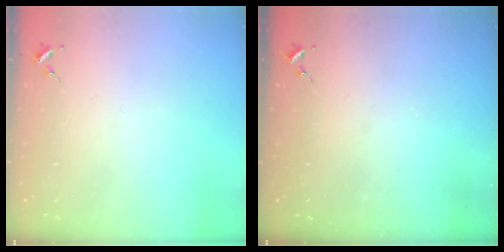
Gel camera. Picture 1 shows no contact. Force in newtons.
{"total": 0.0}